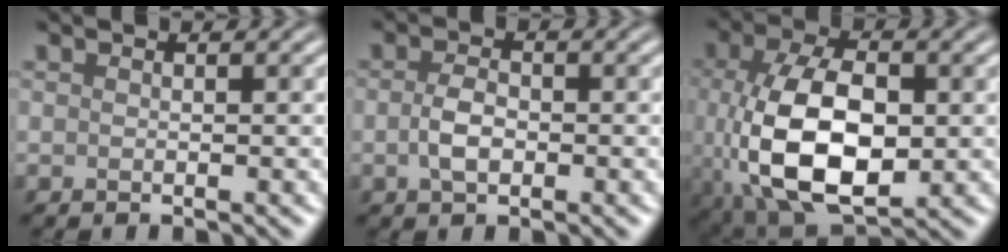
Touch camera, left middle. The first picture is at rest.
{"total": 2.3, "force": [-0.4, 1.4, 1.8], "torque": [-0.039, 0.002, -0.011]}
{"total": 11.0, "force": [-1.2, 6.2, 9.0], "torque": [-0.189, -0.012, -0.016]}